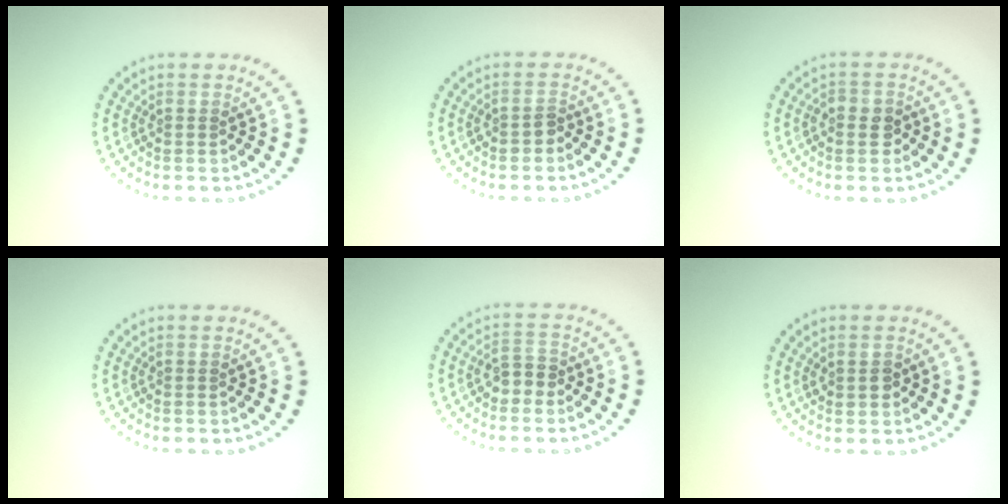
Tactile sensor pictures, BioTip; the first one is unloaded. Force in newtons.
{"total": 1.1, "press": 1.1, "slide": 0.4}
{"total": 2.0, "press": 1.9, "slide": 0.5}
{"total": 0.0}
{"total": 2.0, "press": 1.9, "slide": 0.6}
{"total": 1.4, "press": 1.3, "slide": 0.3}